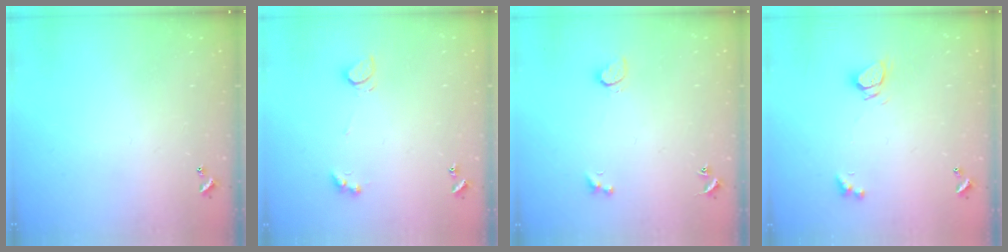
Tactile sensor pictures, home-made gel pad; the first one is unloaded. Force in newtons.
{"total": 3.6, "press": 3.5, "slide": 0.6}
{"total": 2.0, "press": 1.9, "slide": 0.5}
{"total": 2.9, "press": 2.9, "slide": 0.2}